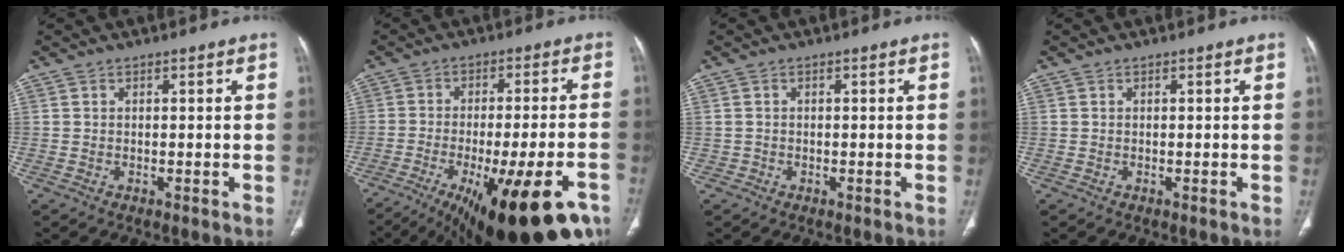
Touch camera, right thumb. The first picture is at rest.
{"total": 25.5, "force": [-14.6, 7.2, 19.7], "torque": [-0.246, 0.025, -0.206]}
{"total": 0.6, "force": [-0.3, 0.5, -0.2], "torque": [0.006, 0.006, -0.007]}
{"total": 0.0}